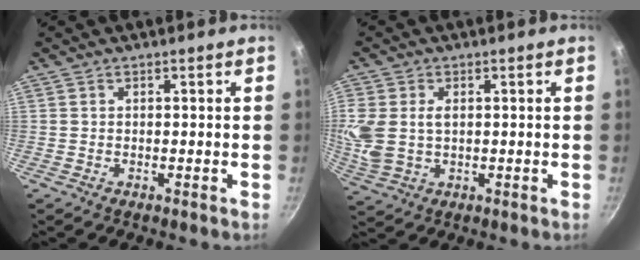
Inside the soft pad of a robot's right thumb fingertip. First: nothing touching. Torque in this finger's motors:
{"motor_torque": [0.07, 0.23, 0.33, 0.20, 0.12]}